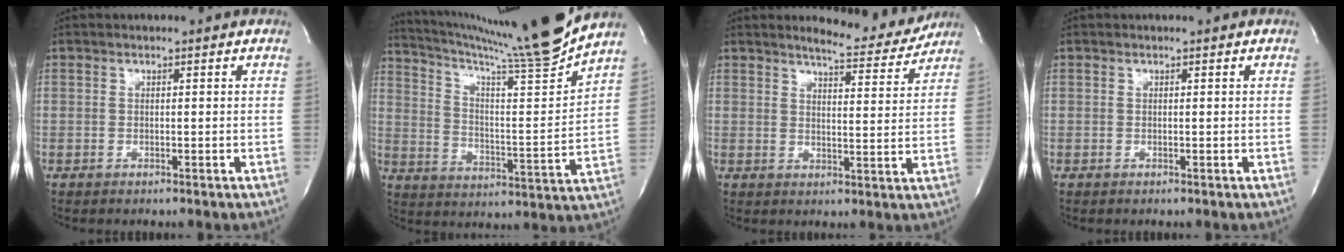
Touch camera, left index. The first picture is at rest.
{"total": 17.9, "force": [16.5, -3.5, 6.0], "torque": [-0.111, -0.068, 0.251]}
{"total": 7.4, "force": [7.2, 0.6, 1.2], "torque": [-0.023, -0.019, 0.093]}
{"total": 0.0}